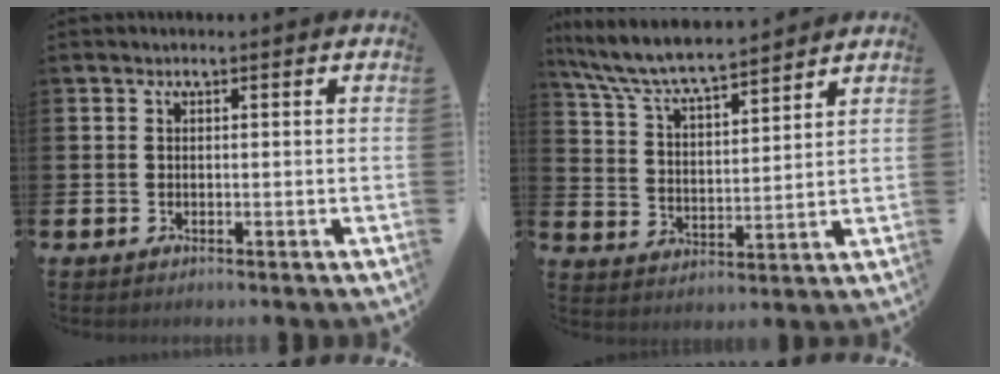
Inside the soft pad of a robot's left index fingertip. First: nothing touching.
{"total": 7.6, "force": [7.2, 0.7, 2.3], "torque": [-0.077, -0.046, 0.127]}